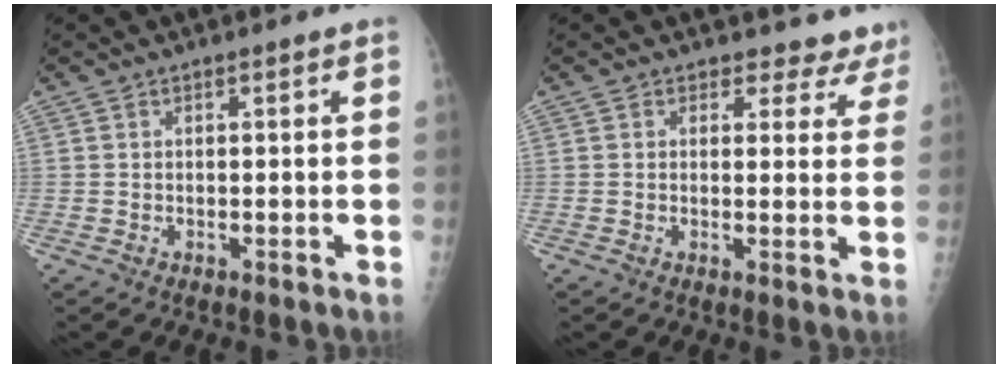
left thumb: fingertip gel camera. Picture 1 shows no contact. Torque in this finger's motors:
{"motor_torque": [-0.37, -0.26, -0.08, 0.24, 0.00]}